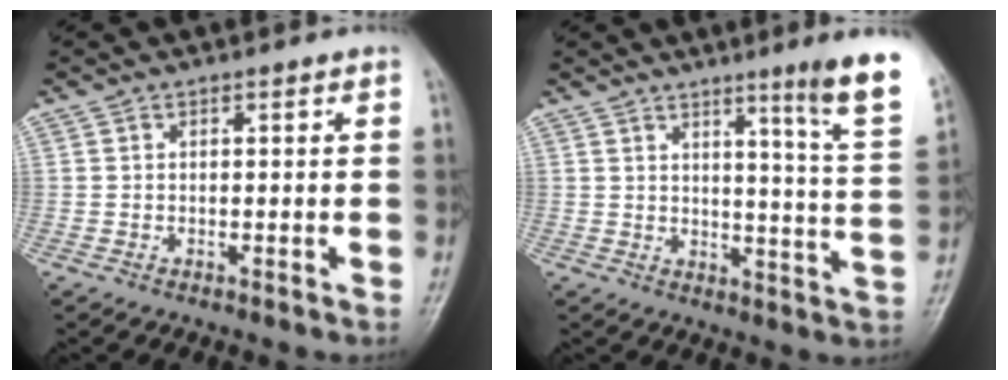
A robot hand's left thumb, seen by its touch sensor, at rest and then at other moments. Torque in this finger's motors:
{"motor_torque": [0.94, 0.44, 1.29, -1.48, 0.15]}